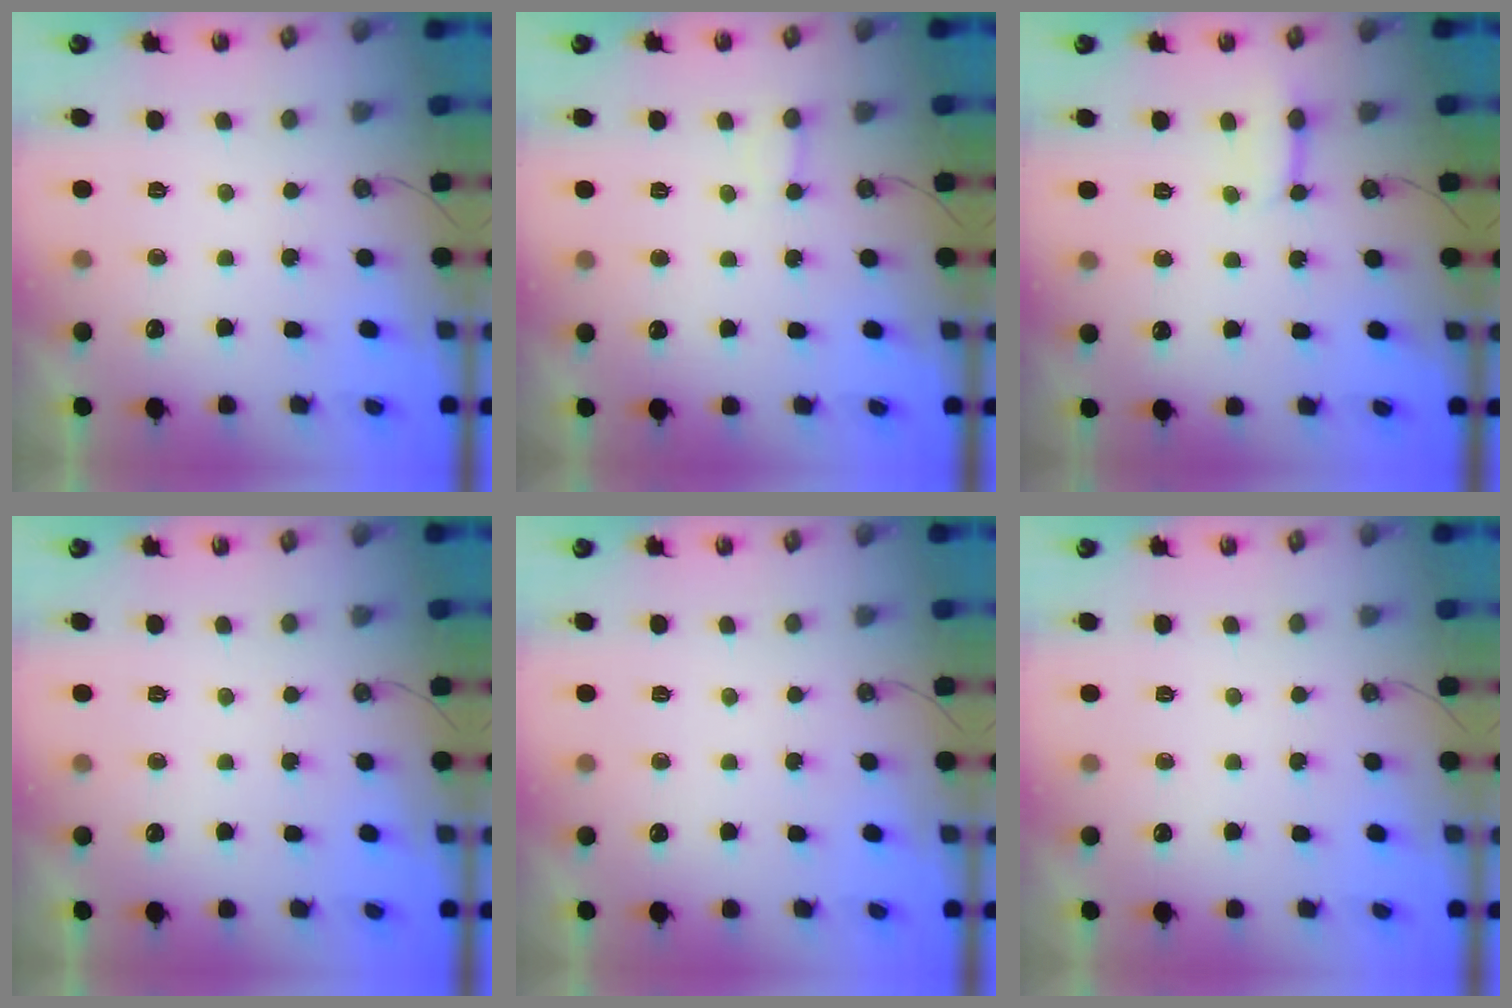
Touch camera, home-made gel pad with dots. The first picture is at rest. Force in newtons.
{"total": 2.8, "press": 2.8, "slide": 0.3}
{"total": 2.8, "press": 2.8, "slide": 0.3}
{"total": 0.0}
{"total": 0.0}
{"total": 0.0}